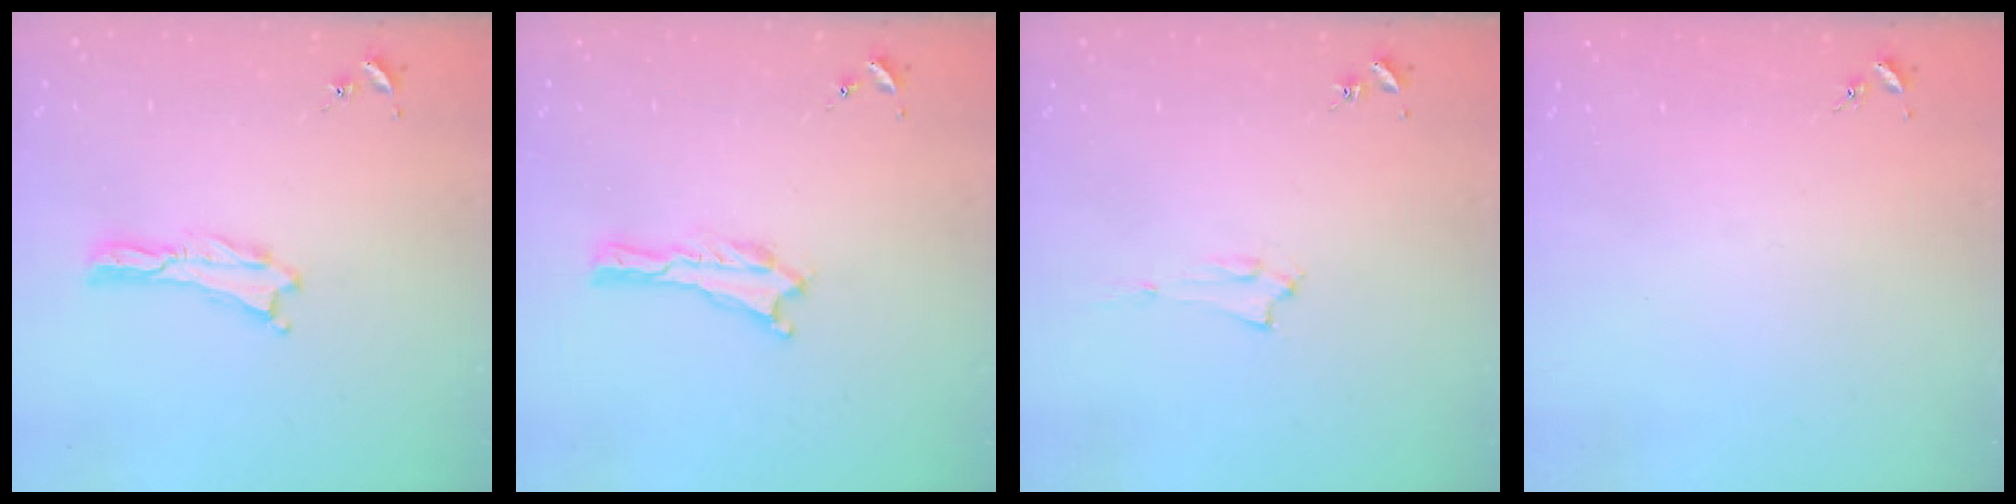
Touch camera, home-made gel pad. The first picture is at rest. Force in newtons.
{"total": 0.0}
{"total": 1.5, "press": 1.5, "slide": 0.2}
{"total": 0.0}